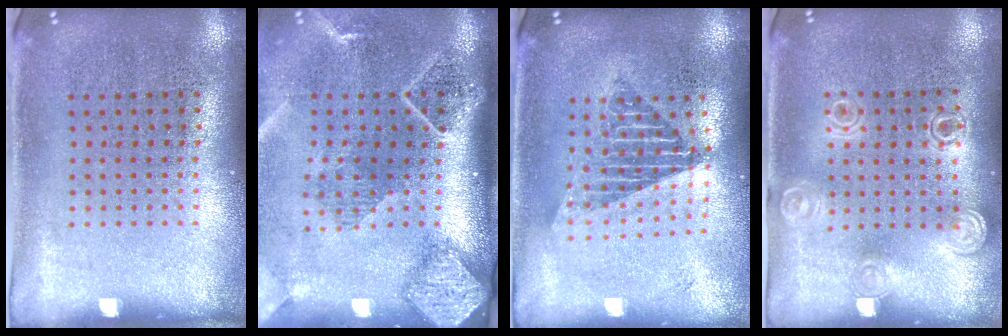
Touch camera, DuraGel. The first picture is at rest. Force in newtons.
{"total": 2.7, "press": 2.0, "slide": 1.8}
{"total": 1.7, "press": 1.4, "slide": 1.1}
{"total": 1.3, "press": 1.2, "slide": 0.4}